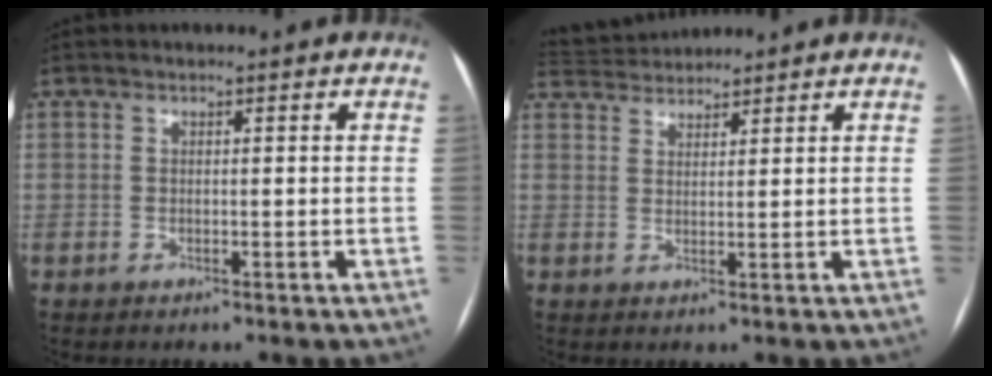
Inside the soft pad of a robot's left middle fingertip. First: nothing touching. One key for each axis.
{"total": 5.3, "fx": 5.2, "fy": 0.6, "fz": 0.6, "tx": -0.015, "ty": 0.032, "tz": 0.094}